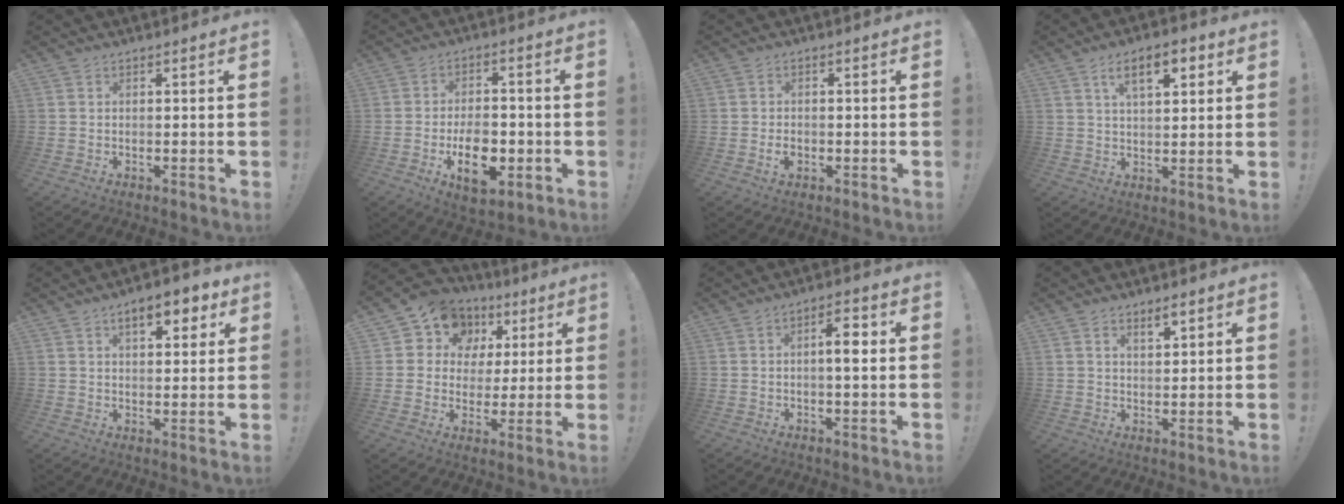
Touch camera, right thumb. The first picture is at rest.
{"total": 12.6, "force": [-4.3, 7.4, 9.3], "torque": [-0.136, 0.015, -0.070]}
{"total": 2.8, "force": [-1.1, 1.9, 1.8], "torque": [-0.026, -0.001, -0.021]}
{"total": 9.3, "force": [4.3, 3.8, 7.3], "torque": [-0.106, -0.005, 0.070]}
{"total": 8.5, "force": [4.7, 3.4, 6.2], "torque": [-0.079, -0.014, 0.077]}
{"total": 12.0, "force": [5.3, 10.2, 3.5], "torque": [-0.054, -0.028, 0.106]}
{"total": 5.6, "force": [0.5, 1.3, 5.4], "torque": [-0.079, 0.003, -0.002]}
{"total": 3.9, "force": [2.8, 1.5, 2.3], "torque": [-0.031, -0.017, 0.046]}